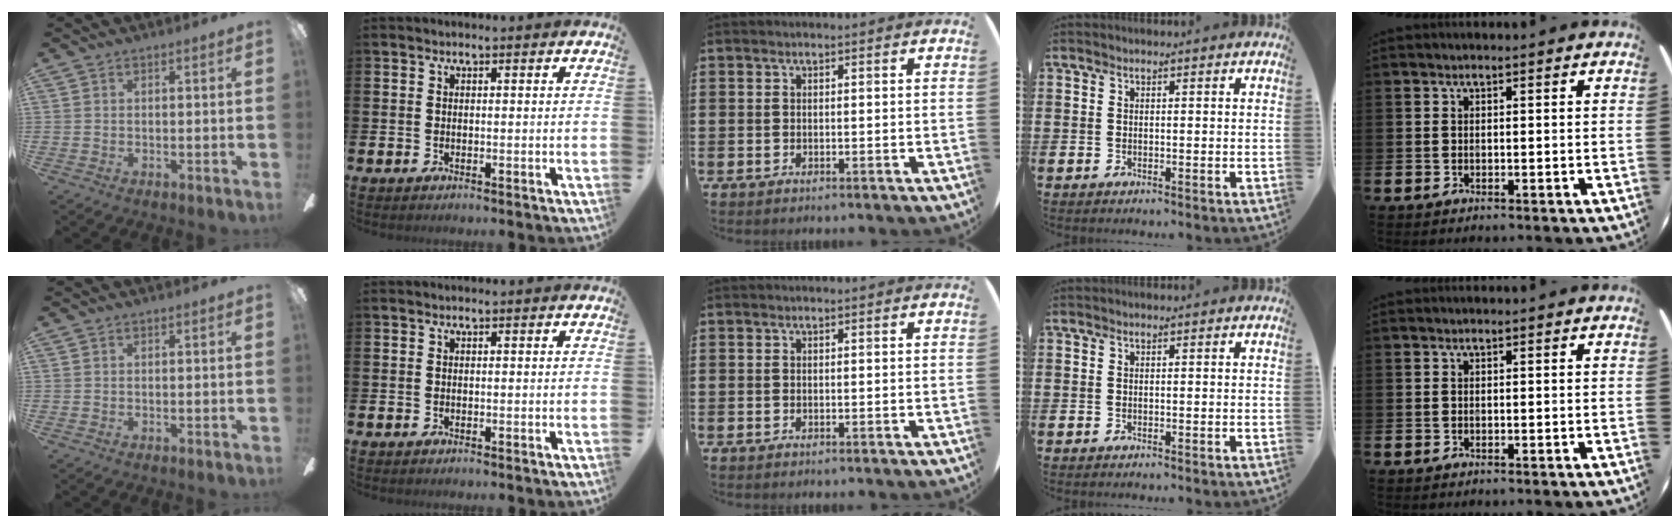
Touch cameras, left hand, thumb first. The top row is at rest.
{}